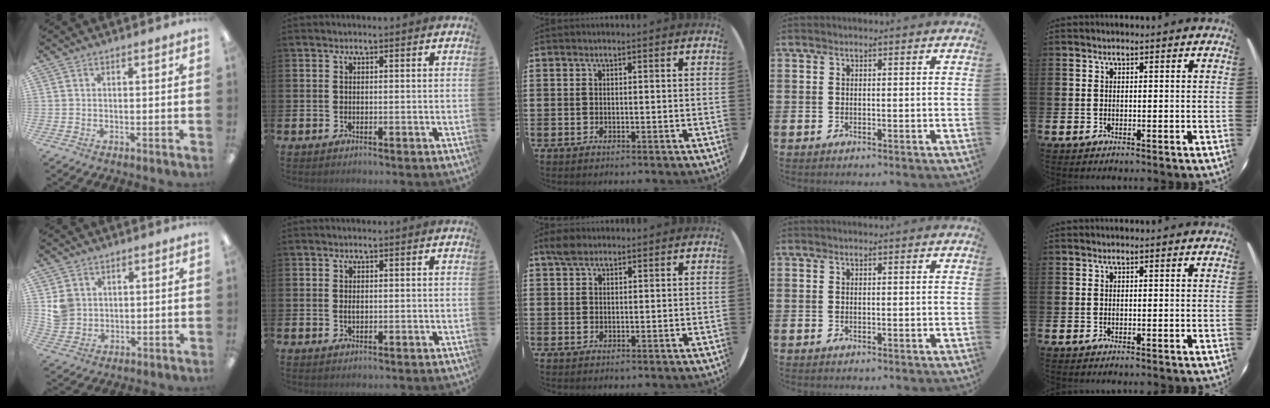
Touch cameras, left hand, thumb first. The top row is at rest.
{"thumb": {"total": 5.2, "force": [1.9, 4.8, 1.0], "torque": [-0.016, 0.005, 0.036]}, "index": {"total": 0.7, "force": [0.1, 0.4, 0.6], "torque": [-0.007, 0.000, -0.001]}, "middle": {"total": 2.1, "force": [1.7, 0.9, 0.9], "torque": [-0.014, 0.003, 0.029]}}